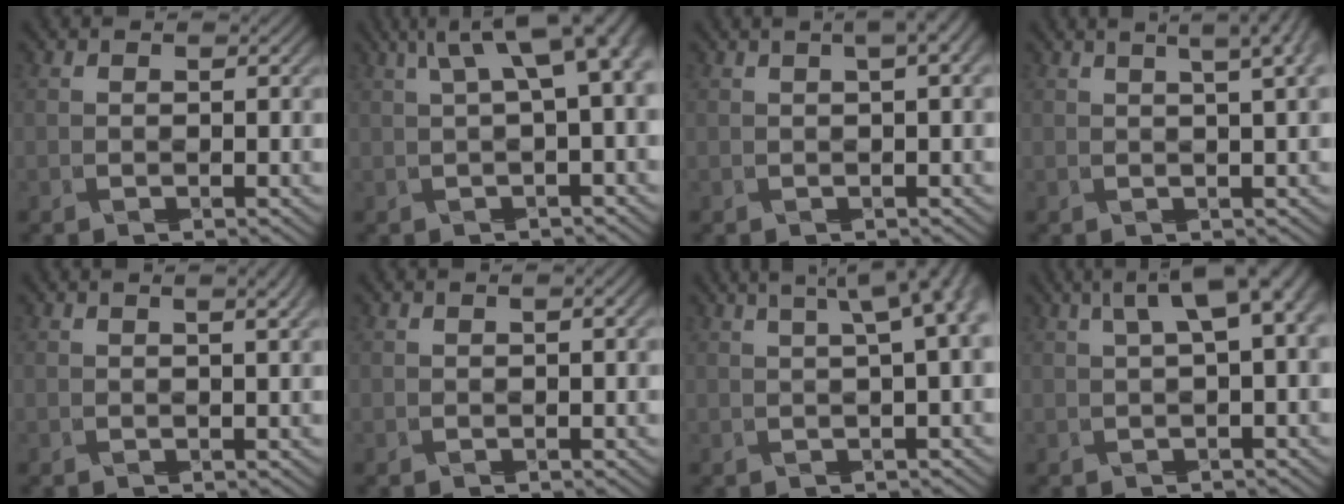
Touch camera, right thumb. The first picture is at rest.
{"total": 9.1, "force": [3.0, 2.8, 8.2], "torque": [-0.144, 0.017, 0.052]}
{"total": 3.0, "force": [1.0, 0.7, 2.7], "torque": [-0.052, 0.004, 0.017]}
{"total": 5.6, "force": [2.7, 1.2, 4.7], "torque": [-0.058, 0.021, 0.036]}
{"total": 1.9, "force": [0.7, 0.4, 1.7], "torque": [-0.032, 0.002, 0.017]}
{"total": 0.7, "force": [0.0, 0.1, 0.7], "torque": [-0.018, -0.001, 0.001]}
{"total": 8.9, "force": [2.7, 2.4, 8.1], "torque": [-0.113, 0.033, 0.037]}
{"total": 7.8, "force": [2.2, 2.5, 7.0], "torque": [-0.129, 0.014, 0.039]}